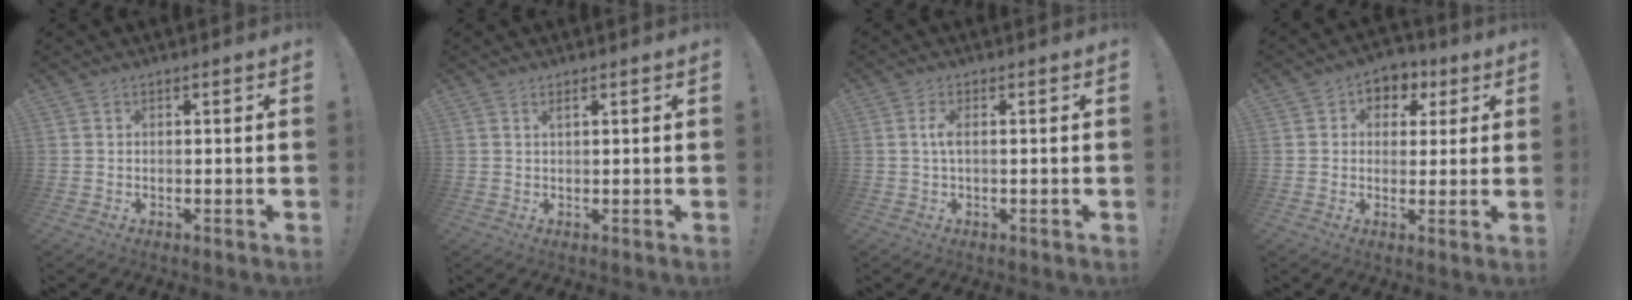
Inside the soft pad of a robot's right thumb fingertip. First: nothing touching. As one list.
[{"total": 1.2, "force": [0.6, -0.1, 1.0], "torque": [-0.013, -0.003, 0.009]}, {"total": 2.9, "force": [0.0, 0.6, 2.8], "torque": [-0.055, 0.004, -0.001]}, {"total": 5.7, "force": [1.0, 5.2, 2.1], "torque": [-0.015, 0.001, 0.020]}]